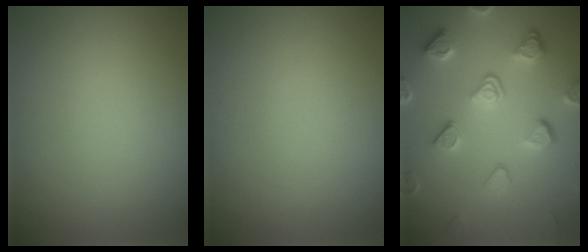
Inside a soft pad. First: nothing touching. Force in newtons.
{"total": 0.0}
{"total": 5.2, "press": 4.0, "slide": 3.3}